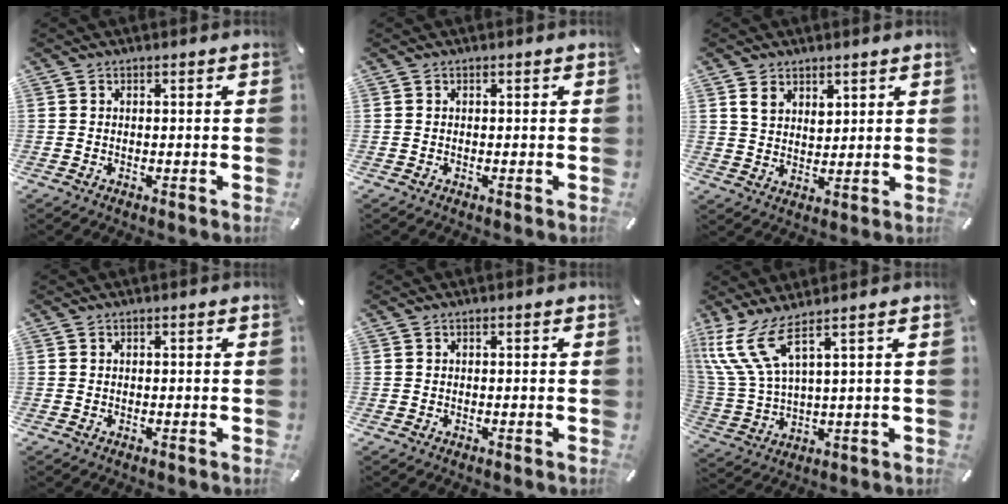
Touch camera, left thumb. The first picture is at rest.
{"total": 0.0}
{"total": 5.8, "force": [3.1, 4.2, 2.4], "torque": [-0.038, -0.005, 0.054]}
{"total": 0.0}
{"total": 0.0}
{"total": 12.3, "force": [6.3, 4.5, 9.6], "torque": [-0.234, -0.030, 0.110]}